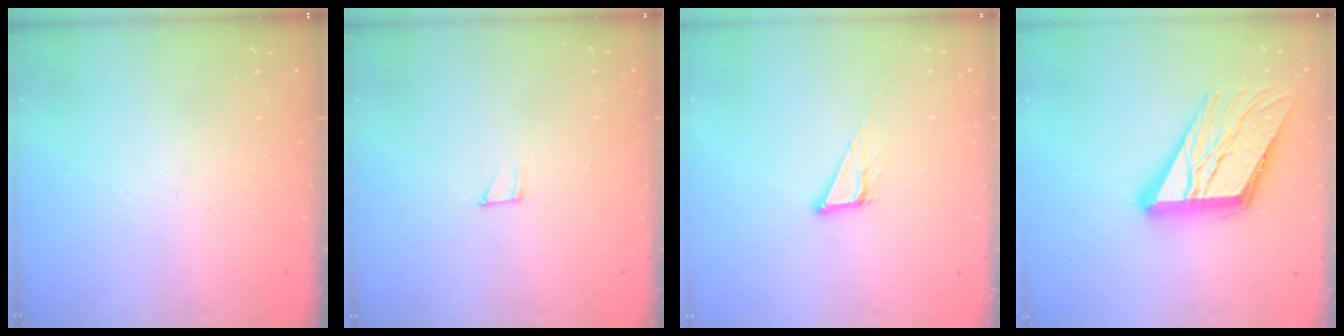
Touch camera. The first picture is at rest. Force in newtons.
{"total": 2.6, "press": 2.6, "slide": 0.1}
{"total": 5.6, "press": 5.6, "slide": 0.3}
{"total": 19.0, "press": 18.9, "slide": 2.0}